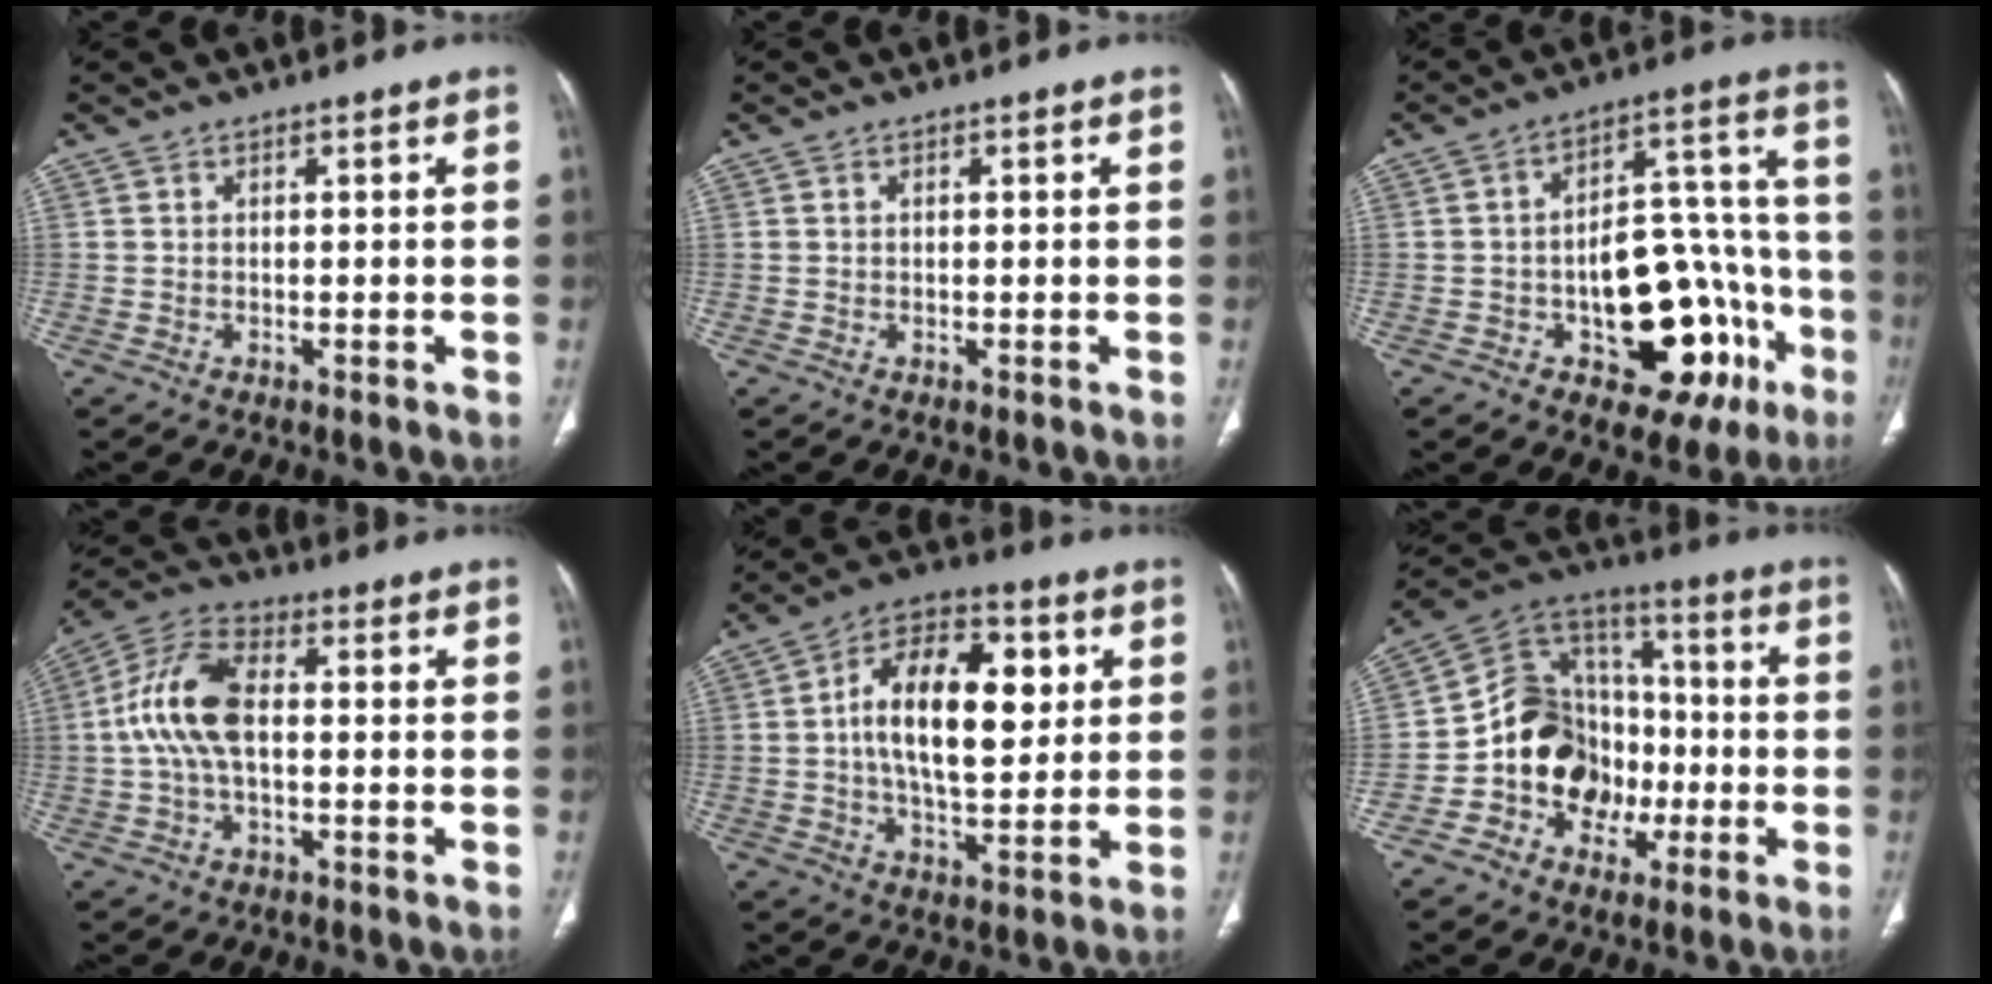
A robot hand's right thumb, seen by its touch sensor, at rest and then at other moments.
{"total": 0.0}
{"total": 23.0, "force": [-8.1, 12.5, 17.6], "torque": [-0.183, 0.058, -0.094]}
{"total": 11.6, "force": [0.0, 6.1, 9.9], "torque": [-0.208, 0.033, -0.005]}
{"total": 17.3, "force": [2.9, 8.9, 14.5], "torque": [-0.217, 0.009, 0.043]}
{"total": 16.9, "force": [-4.2, 13.9, 8.8], "torque": [-0.094, 0.059, -0.075]}